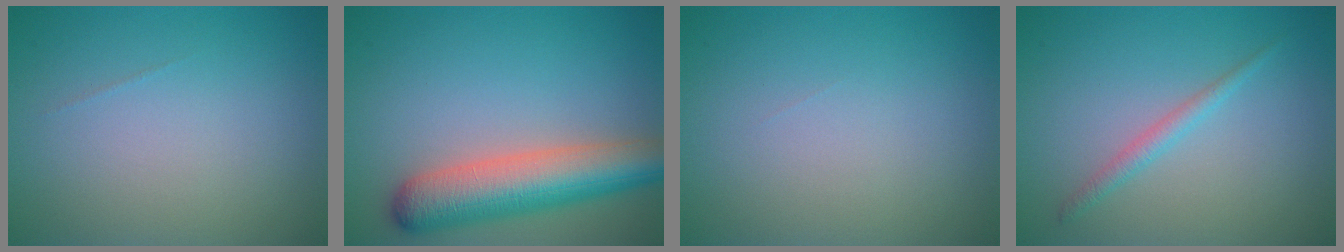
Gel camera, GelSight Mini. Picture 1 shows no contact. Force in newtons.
{"total": 7.4, "press": 7.4, "slide": 0.5}
{"total": 0.0}
{"total": 1.4, "press": 1.4, "slide": 0.1}